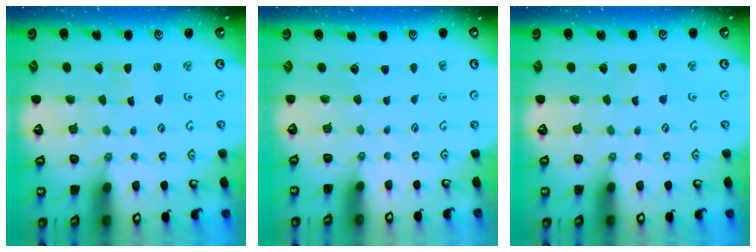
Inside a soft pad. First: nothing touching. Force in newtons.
{"total": 0.0}
{"total": 0.7, "press": 0.7, "slide": 0.2}